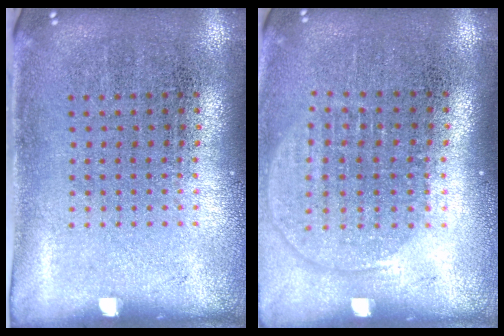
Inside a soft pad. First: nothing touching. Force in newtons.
{"total": 1.4, "press": 1.2, "slide": 0.7}